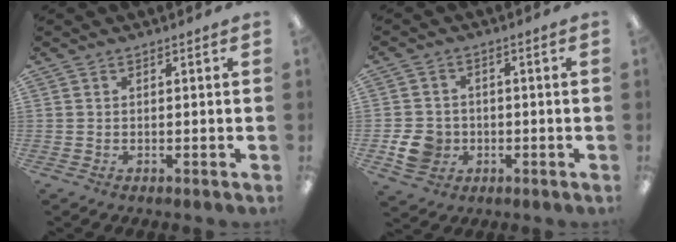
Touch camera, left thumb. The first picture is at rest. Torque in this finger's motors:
{"motor_torque": [-0.09, 0.14, 0.03, -0.04, 0.00]}